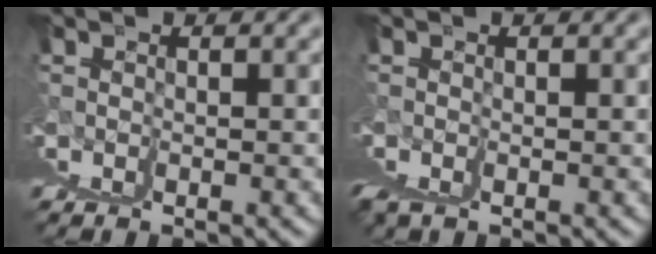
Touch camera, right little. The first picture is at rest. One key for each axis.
{"total": 1.6, "fx": -0.3, "fy": 0.9, "fz": 1.3, "tx": -0.020, "ty": -0.004, "tz": -0.002}